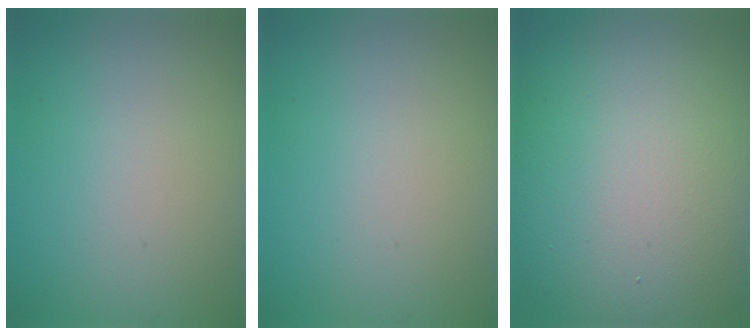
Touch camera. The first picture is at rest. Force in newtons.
{"total": 0.0}
{"total": 16.4, "press": 16.4, "slide": 1.0}